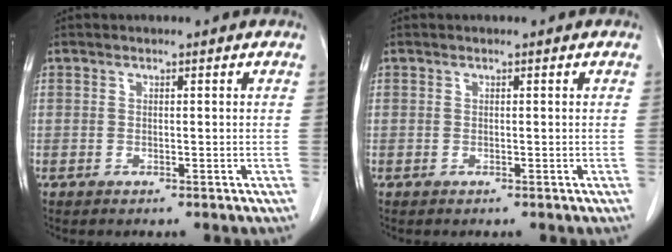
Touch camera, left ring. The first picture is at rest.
{"total": 0.0}